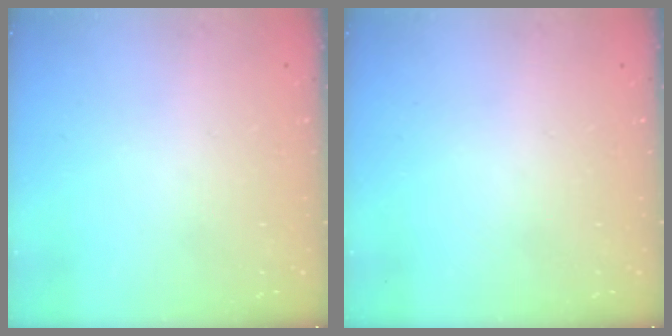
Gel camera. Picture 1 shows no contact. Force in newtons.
{"total": 0.0}